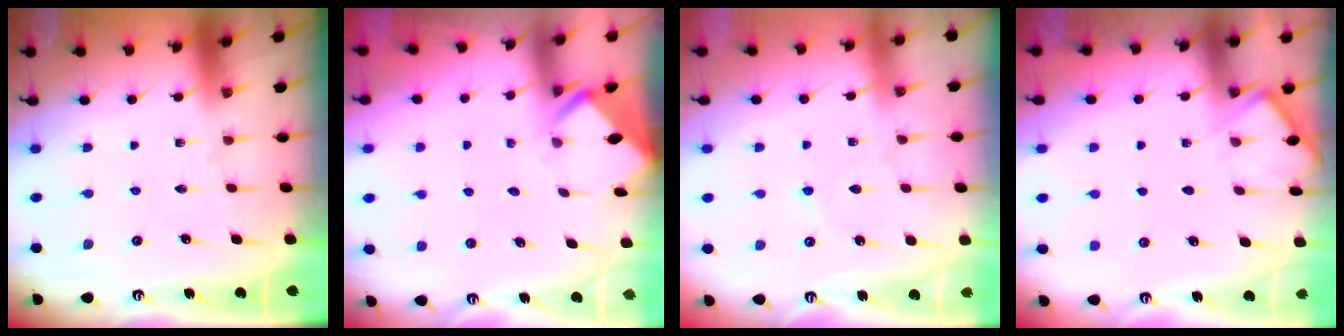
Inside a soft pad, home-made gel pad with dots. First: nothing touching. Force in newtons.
{"total": 3.4, "press": 3.4, "slide": 0.2}
{"total": 6.4, "press": 6.3, "slide": 0.8}
{"total": 6.2, "press": 6.2, "slide": 0.4}